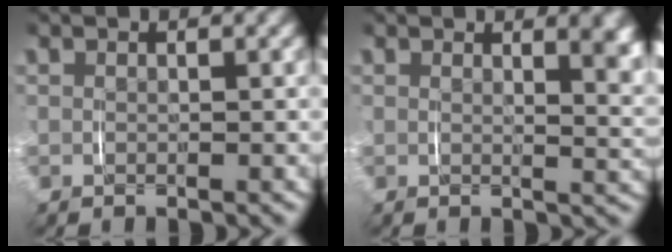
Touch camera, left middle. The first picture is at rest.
{"total": 3.3, "force": [2.0, 0.8, 2.6], "torque": [-0.024, -0.006, 0.029]}